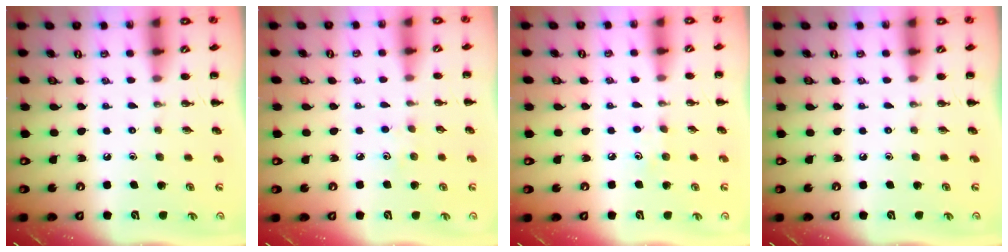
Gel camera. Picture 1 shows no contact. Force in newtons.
{"total": 2.7, "press": 2.6, "slide": 0.7}
{"total": 4.5, "press": 4.3, "slide": 1.4}
{"total": 0.0}